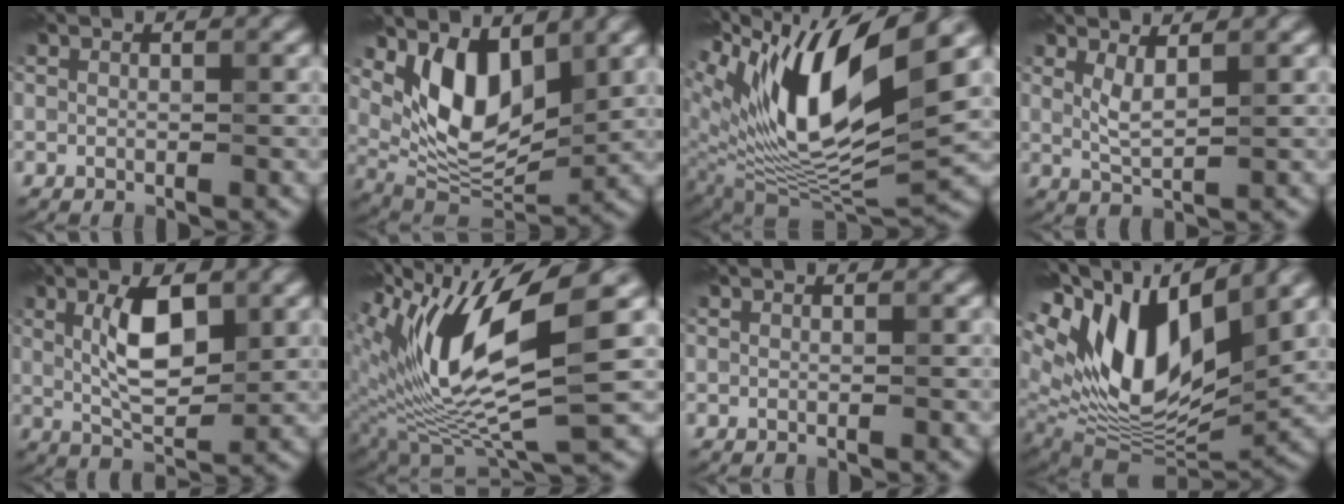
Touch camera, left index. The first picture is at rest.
{"total": 7.6, "force": [3.1, 4.0, 5.7], "torque": [-0.104, -0.026, 0.056]}
{"total": 14.8, "force": [5.7, 5.4, 12.5], "torque": [-0.244, 0.001, 0.102]}
{"total": 2.1, "force": [1.2, 0.4, 1.7], "torque": [-0.038, -0.005, 0.027]}
{"total": 5.5, "force": [1.4, 2.1, 4.9], "torque": [-0.089, 0.003, 0.027]}
{"total": 12.0, "force": [3.5, 3.4, 10.9], "torque": [-0.209, -0.006, 0.067]}
{"total": 0.0}
{"total": 15.8, "force": [5.7, 7.3, 12.8], "torque": [-0.249, 0.012, 0.101]}